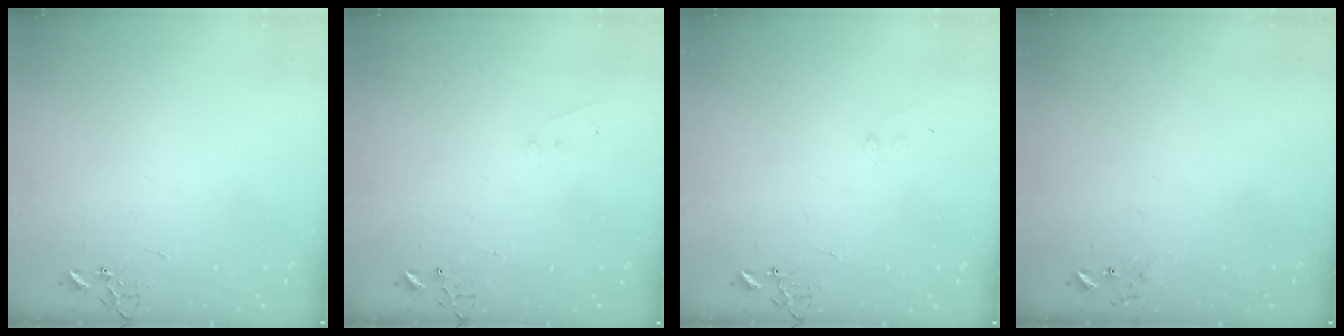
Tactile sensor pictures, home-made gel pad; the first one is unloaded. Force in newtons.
{"total": 4.0, "press": 4.0, "slide": 0.2}
{"total": 7.1, "press": 7.1, "slide": 0.7}
{"total": 5.1, "press": 5.0, "slide": 0.8}